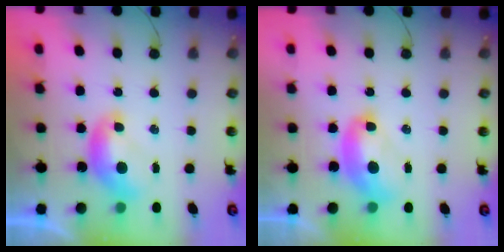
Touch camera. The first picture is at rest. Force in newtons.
{"total": 3.2, "press": 3.2, "slide": 0.2}